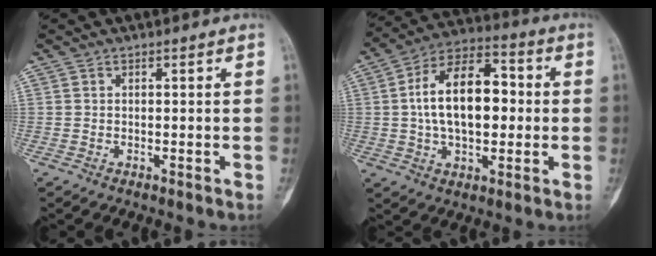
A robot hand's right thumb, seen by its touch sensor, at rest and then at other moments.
{"total": 17.0, "force": [0.8, 9.6, 14.0], "torque": [-0.217, 0.028, 0.008]}